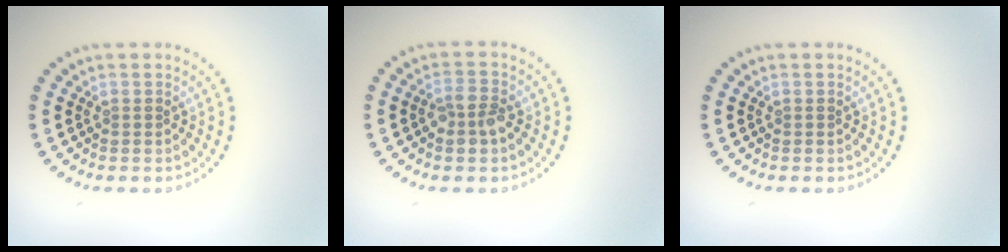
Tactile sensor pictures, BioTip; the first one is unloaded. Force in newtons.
{"total": 2.4, "press": 2.4, "slide": 0.5}
{"total": 0.0}